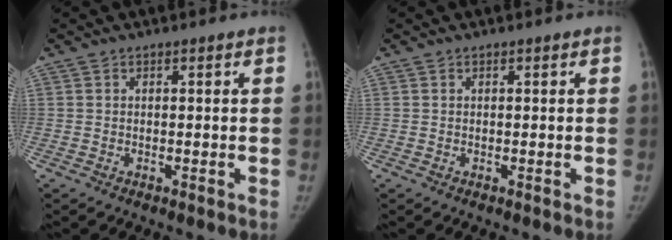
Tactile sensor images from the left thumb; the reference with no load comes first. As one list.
[{"total": 0.0}]